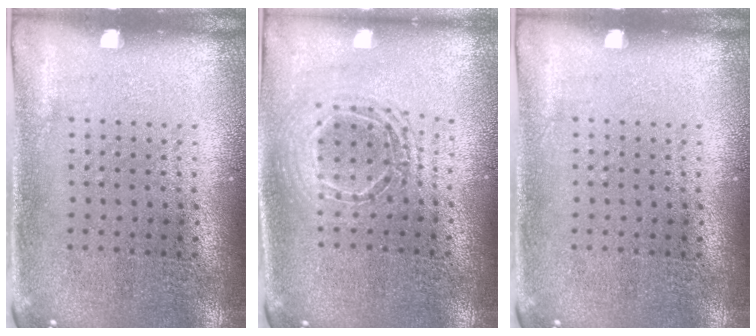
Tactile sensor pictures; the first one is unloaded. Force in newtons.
{"total": 1.6, "press": 1.4, "slide": 0.8}
{"total": 0.0}